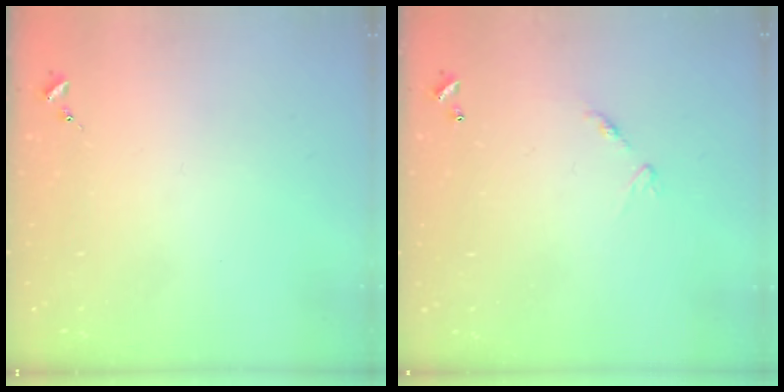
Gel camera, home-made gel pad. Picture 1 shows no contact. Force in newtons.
{"total": 6.9, "press": 6.8, "slide": 0.6}